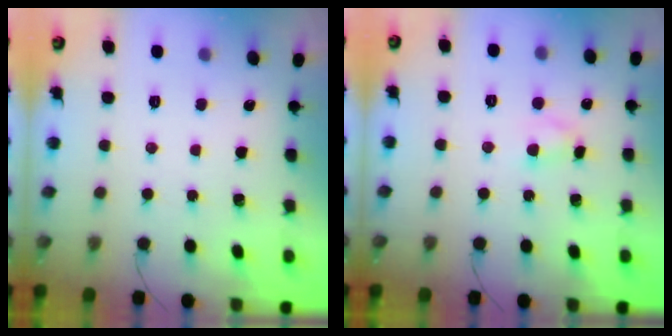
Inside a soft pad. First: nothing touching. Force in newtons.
{"total": 2.6, "press": 2.3, "slide": 1.2}